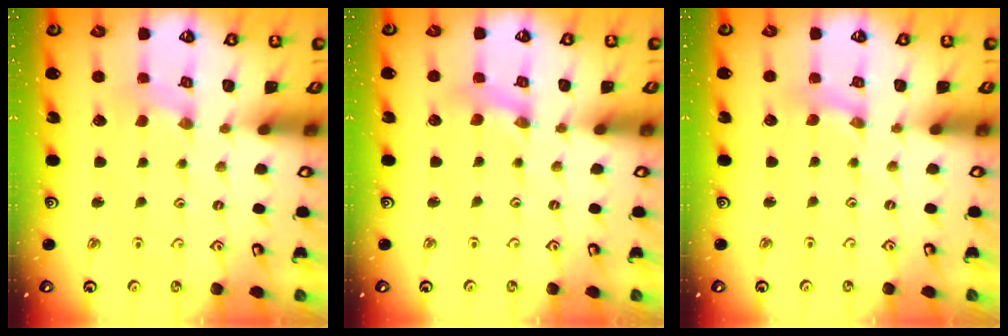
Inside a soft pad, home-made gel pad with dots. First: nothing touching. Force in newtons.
{"total": 1.6, "press": 1.6, "slide": 0.2}
{"total": 0.6, "press": 0.6, "slide": 0.1}